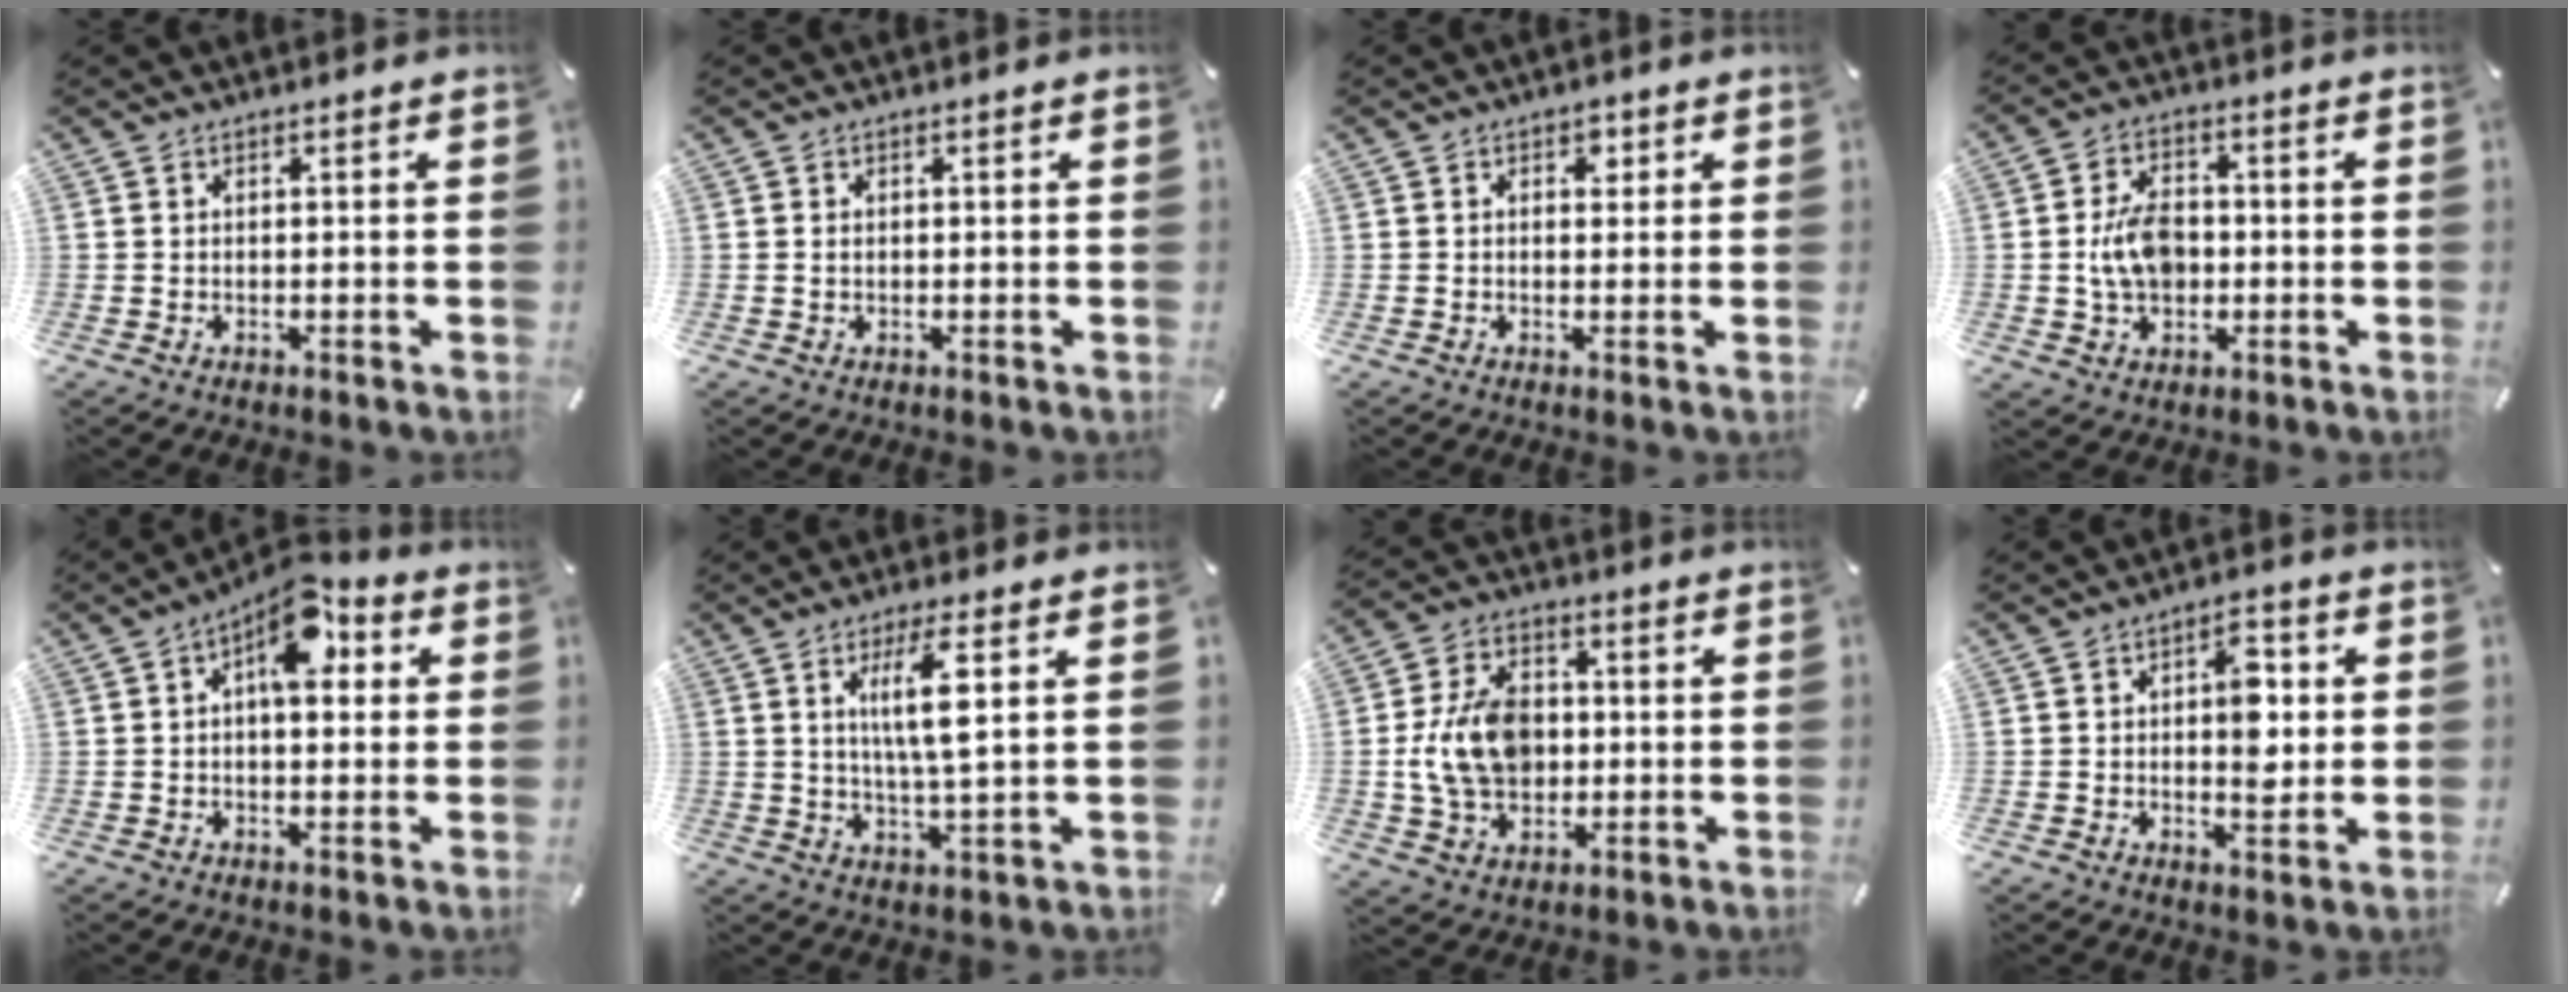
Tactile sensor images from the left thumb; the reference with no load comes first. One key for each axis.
{"total": 0.9, "fx": 0.0, "fy": 0.7, "fz": 0.6, "tx": -0.014, "ty": 0.003, "tz": -0.002}
{"total": 2.2, "fx": 0.7, "fy": 1.6, "fz": 1.3, "tx": -0.006, "ty": -0.002, "tz": 0.005}
{"total": 8.8, "fx": -0.7, "fy": 6.5, "fz": 6.0, "tx": -0.103, "ty": 0.004, "tz": -0.016}
{"total": 10.4, "fx": 4.1, "fy": 5.4, "fz": 7.9, "tx": -0.099, "ty": -0.021, "tz": 0.066}
{"total": 9.5, "fx": 2.8, "fy": 1.8, "fz": 8.9, "tx": -0.176, "ty": -0.009, "tz": 0.036}
{"total": 12.9, "fx": -0.3, "fy": 9.9, "fz": 8.2, "tx": -0.158, "ty": 0.012, "tz": -0.004}
{"total": 8.7, "fx": 0.8, "fy": 4.9, "fz": 7.1, "tx": -0.084, "ty": -0.003, "tz": 0.008}